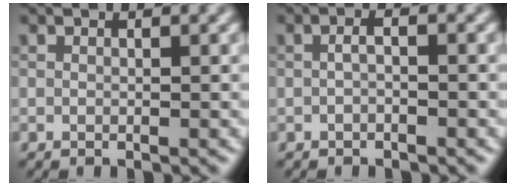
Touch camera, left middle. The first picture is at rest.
{"total": 0.9, "force": [-0.5, 0.0, 0.7], "torque": [-0.021, -0.006, -0.011]}